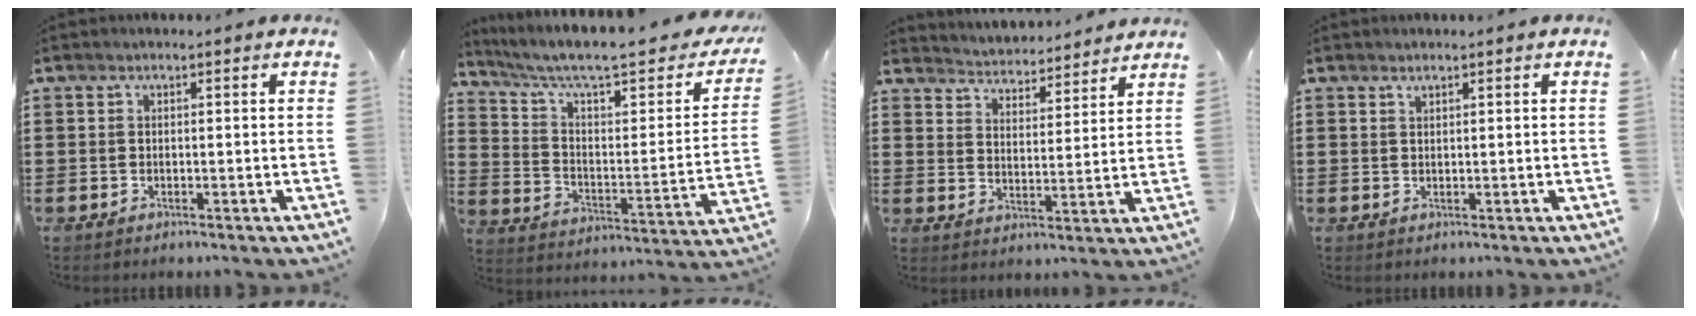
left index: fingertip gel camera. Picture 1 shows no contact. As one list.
[{"total": 8.1, "force": [5.9, 1.4, 5.4], "torque": [-0.120, -0.044, 0.093]}, {"total": 3.8, "force": [3.7, 0.2, -0.7], "torque": [-0.006, -0.025, 0.064]}, {"total": 0.7, "force": [0.6, 0.1, 0.3], "torque": [-0.008, -0.002, 0.013]}]